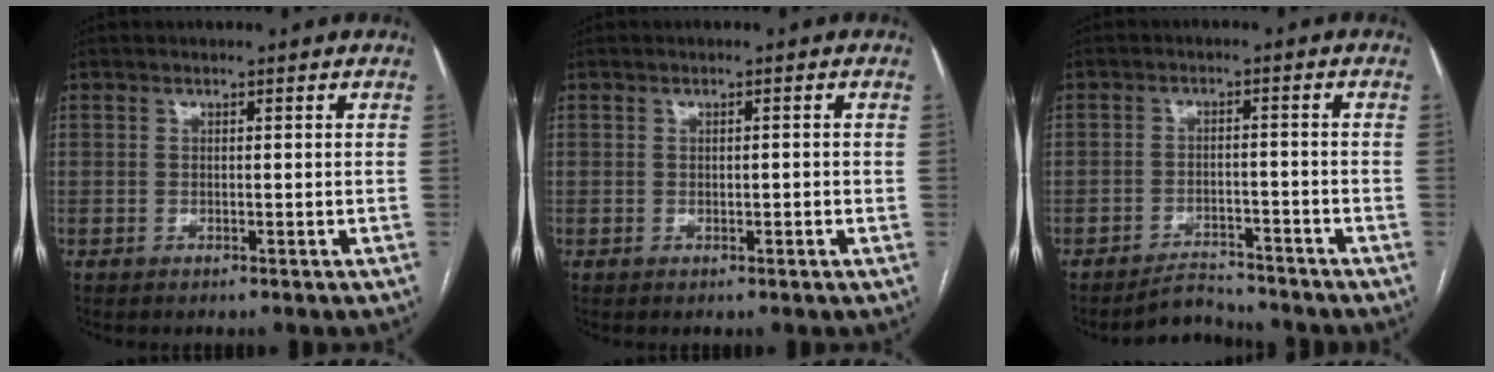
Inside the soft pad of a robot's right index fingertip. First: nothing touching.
{"total": 0.8, "force": [-0.1, 0.2, 0.8], "torque": [-0.015, 0.000, 0.001]}
{"total": 4.2, "force": [-4.2, 0.7, -0.1], "torque": [0.003, -0.002, -0.067]}